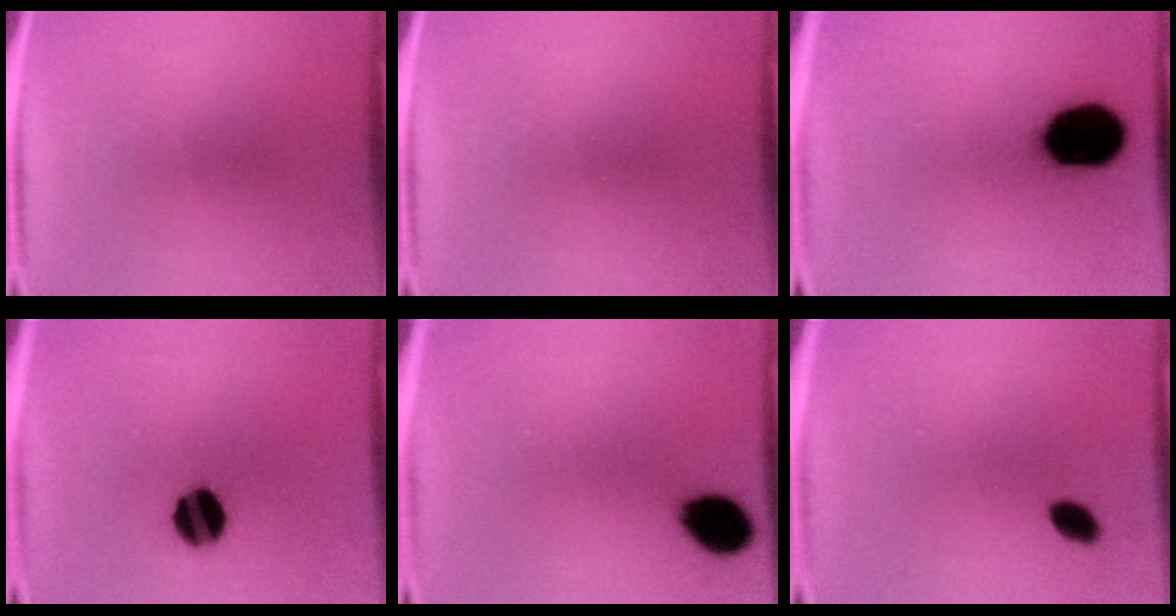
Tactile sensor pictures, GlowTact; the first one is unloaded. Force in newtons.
{"total": 0.0}
{"total": 17.4}
{"total": 10.8}
{"total": 9.8}
{"total": 3.1}